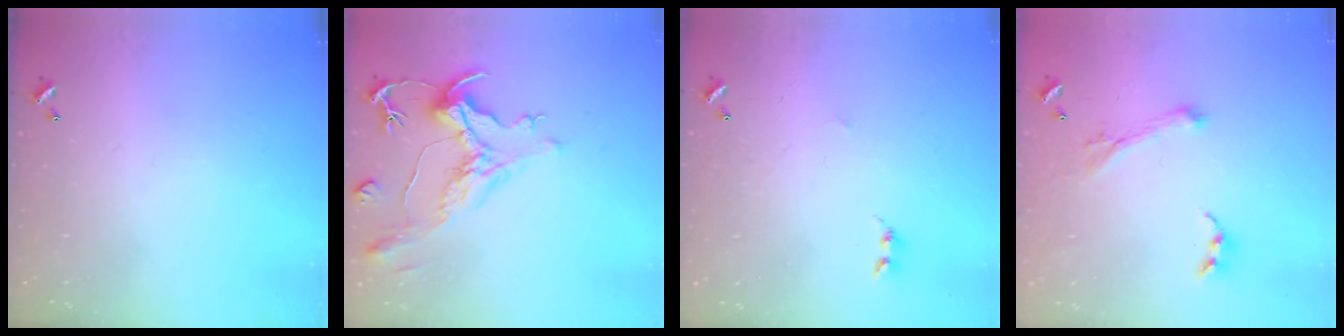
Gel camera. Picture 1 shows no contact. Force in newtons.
{"total": 1.6, "press": 0.0, "slide": 1.6}
{"total": 2.8, "press": 2.7, "slide": 0.4}
{"total": 1.1, "press": 0.6, "slide": 0.9}